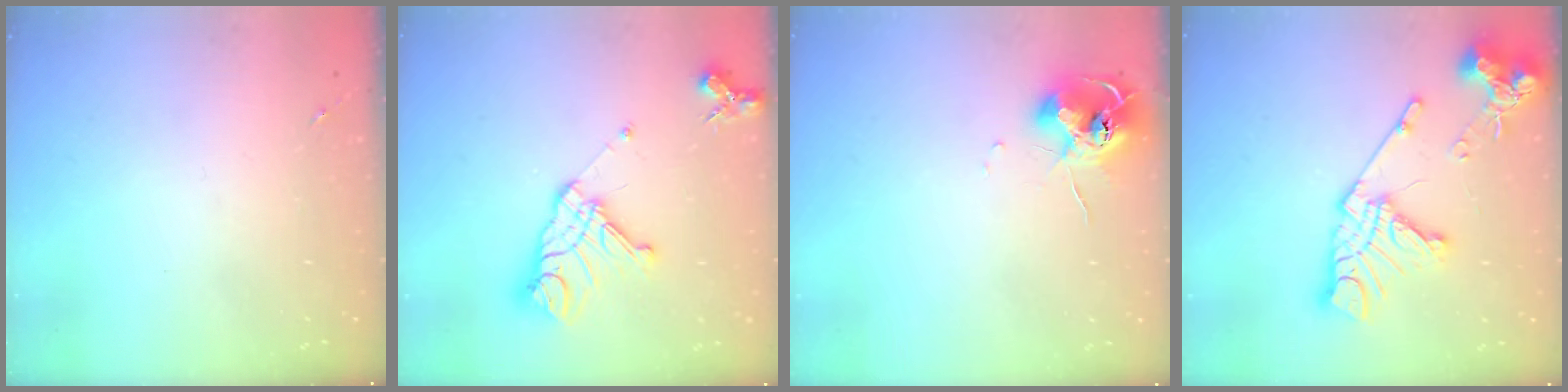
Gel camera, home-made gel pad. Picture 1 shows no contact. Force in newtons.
{"total": 15.6, "press": 15.5, "slide": 1.8}
{"total": 11.6, "press": 11.5, "slide": 1.4}
{"total": 18.1, "press": 18.0, "slide": 2.0}